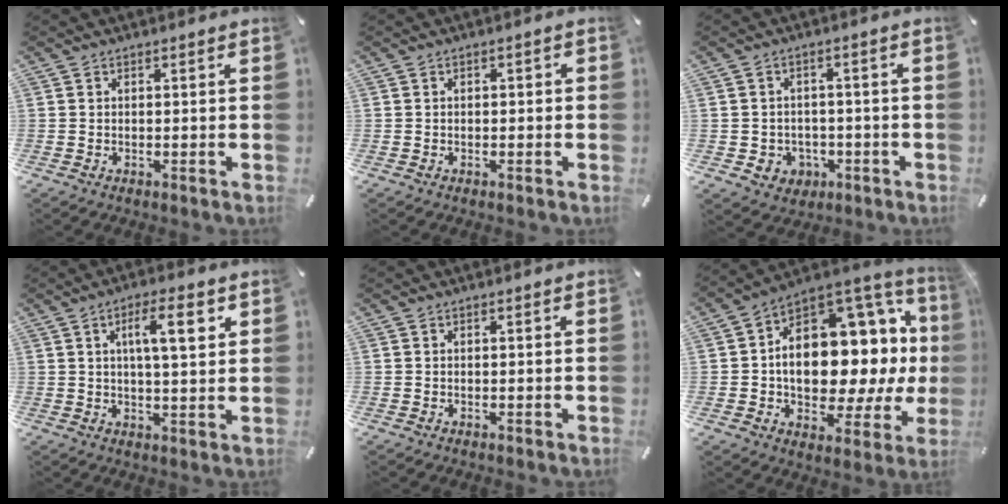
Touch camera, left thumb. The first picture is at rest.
{"total": 0.9, "force": [-0.5, 0.6, 0.5], "torque": [-0.010, 0.002, -0.010]}
{"total": 5.2, "force": [-1.1, 4.9, 1.3], "torque": [-0.012, 0.006, -0.019]}
{"total": 9.6, "force": [3.5, 2.5, 8.6], "torque": [-0.141, -0.006, 0.049]}
{"total": 0.0}
{"total": 18.2, "force": [0.1, 12.0, 13.7], "torque": [-0.188, -0.043, 0.003]}